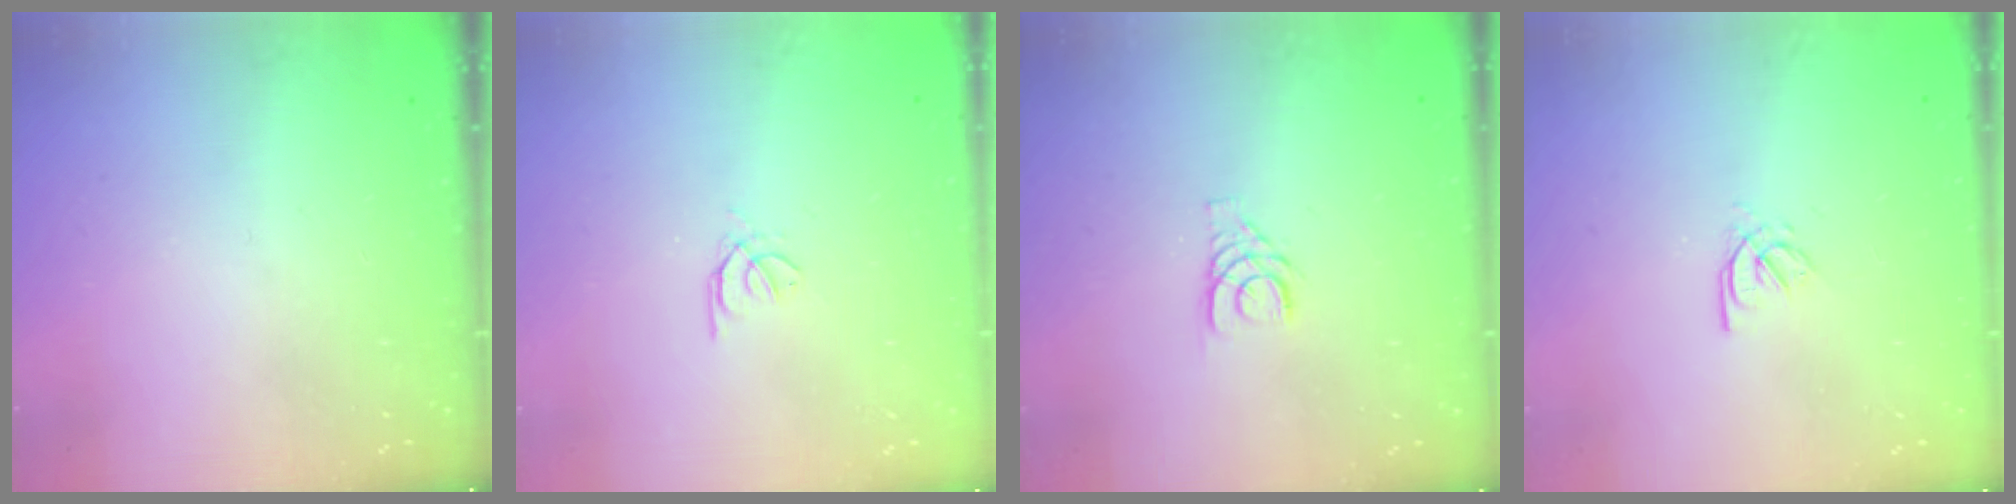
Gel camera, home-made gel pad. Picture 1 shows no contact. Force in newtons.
{"total": 0.6, "press": 0.4, "slide": 0.3}
{"total": 3.8, "press": 3.8, "slide": 0.4}
{"total": 2.2, "press": 2.2, "slide": 0.4}